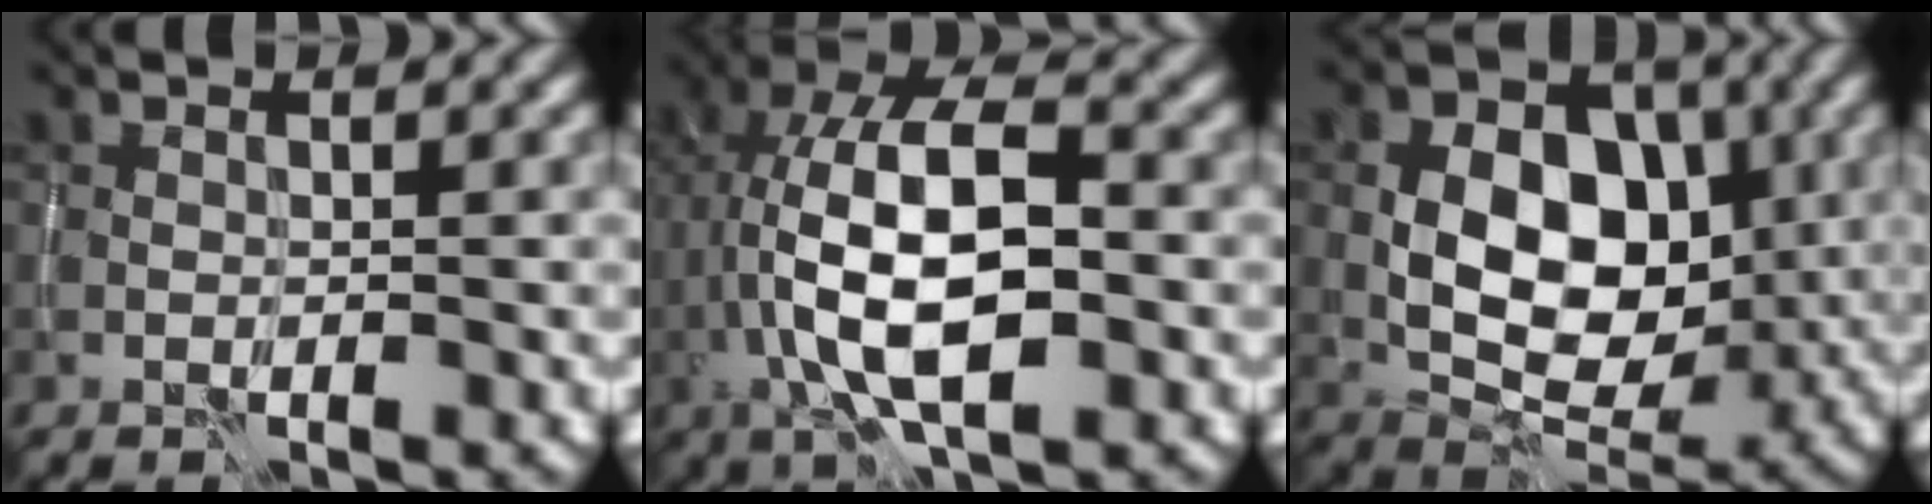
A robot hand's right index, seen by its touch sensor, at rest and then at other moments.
{"total": 11.5, "force": [-1.3, 4.7, 10.4], "torque": [-0.188, 0.021, -0.031]}
{"total": 9.6, "force": [0.7, 6.3, 7.3], "torque": [-0.121, 0.001, 0.007]}